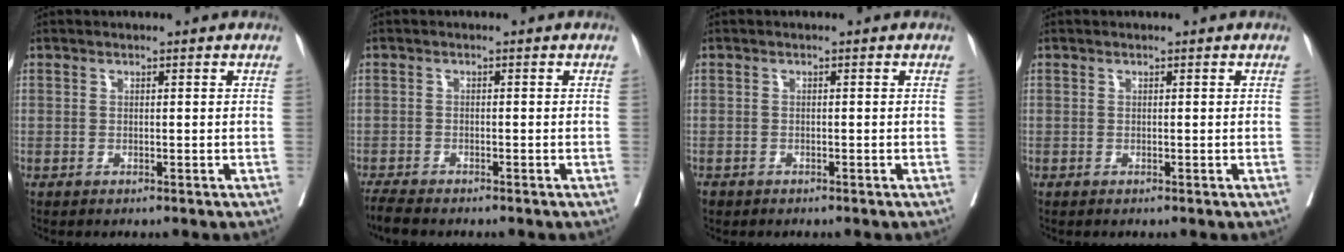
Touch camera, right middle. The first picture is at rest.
{"total": 3.7, "force": [-3.4, 0.3, 1.5], "torque": [-0.033, -0.015, -0.059]}
{"total": 1.5, "force": [-1.2, 0.7, 0.4], "torque": [-0.017, -0.004, -0.020]}
{"total": 0.0}